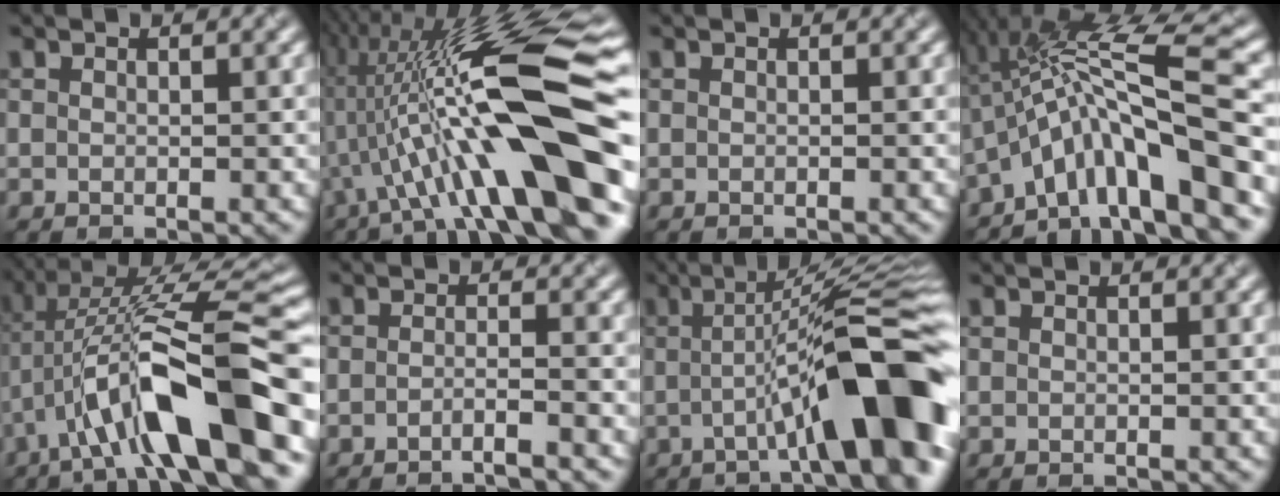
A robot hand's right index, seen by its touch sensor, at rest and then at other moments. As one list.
[{"total": 15.0, "force": [-2.1, 2.9, 14.6], "torque": [-0.238, 0.037, -0.038]}, {"total": 0.0}, {"total": 10.6, "force": [-3.8, 2.1, 9.6], "torque": [-0.143, 0.021, -0.068]}, {"total": 12.2, "force": [-4.6, 2.8, 11.0], "torque": [-0.183, 0.022, -0.080]}, {"total": 2.0, "force": [-1.8, 0.2, 0.9], "torque": [-0.006, -0.004, -0.043]}, {"total": 11.9, "force": [-2.8, 2.1, 11.4], "torque": [-0.146, 0.017, -0.050]}, {"total": 0.0}]